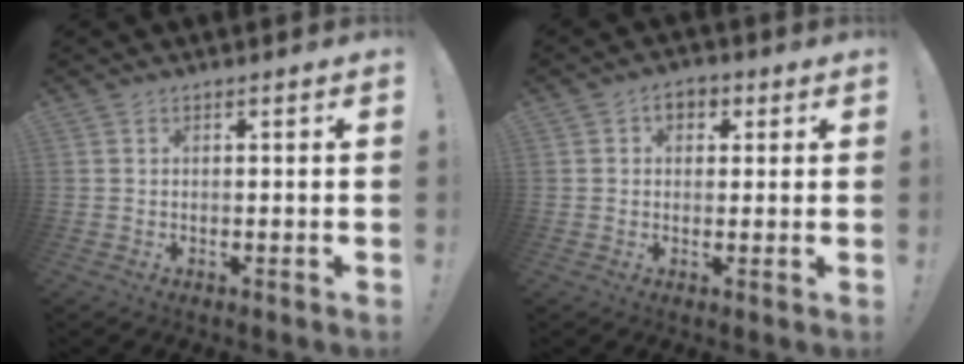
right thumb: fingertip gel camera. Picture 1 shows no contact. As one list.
[{"total": 4.5, "force": [1.2, 3.5, 2.5], "torque": [-0.028, 0.003, 0.021]}]